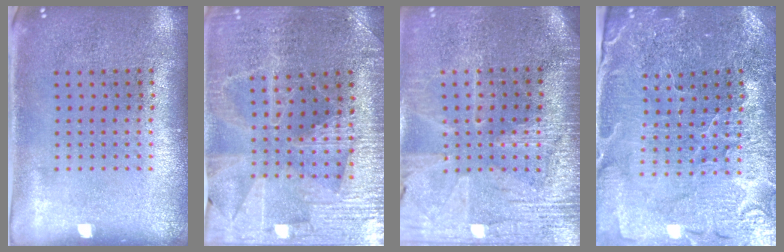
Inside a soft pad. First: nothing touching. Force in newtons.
{"total": 3.2, "press": 3.2, "slide": 0.5}
{"total": 3.5, "press": 3.2, "slide": 1.4}
{"total": 3.4, "press": 3.4, "slide": 0.3}